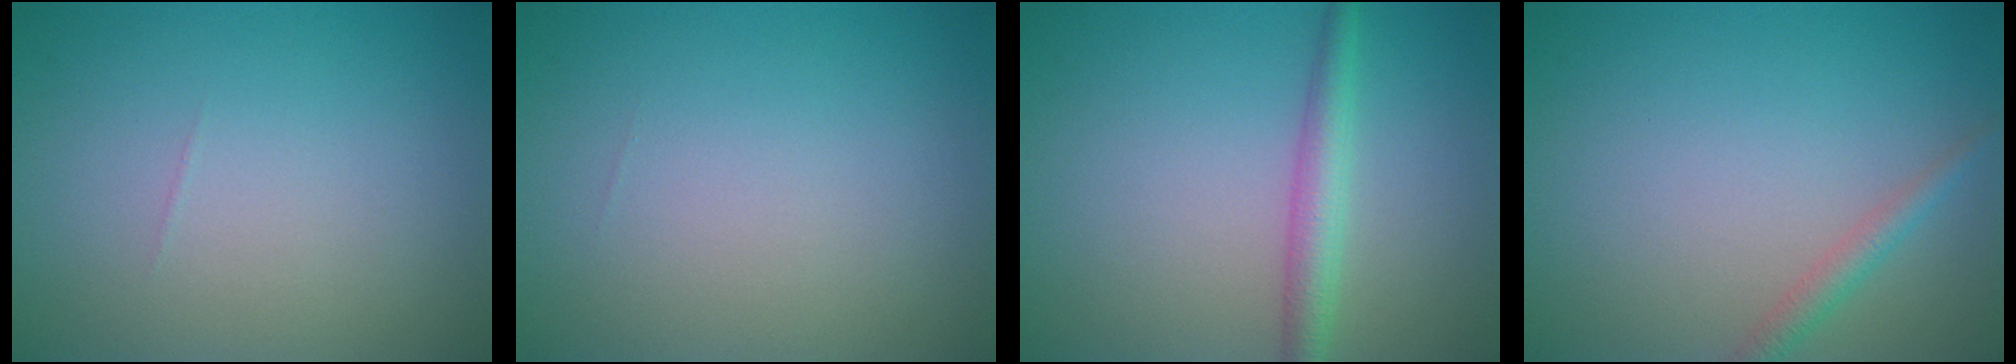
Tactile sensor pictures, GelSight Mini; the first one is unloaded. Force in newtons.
{"total": 0.0}
{"total": 2.7, "press": 2.7, "slide": 0.1}
{"total": 1.6, "press": 1.6, "slide": 0.1}